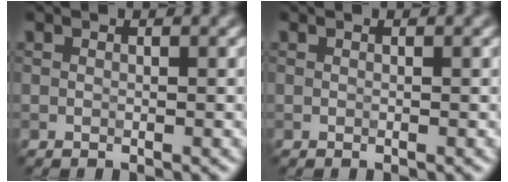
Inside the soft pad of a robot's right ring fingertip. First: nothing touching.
{"total": 0.0}